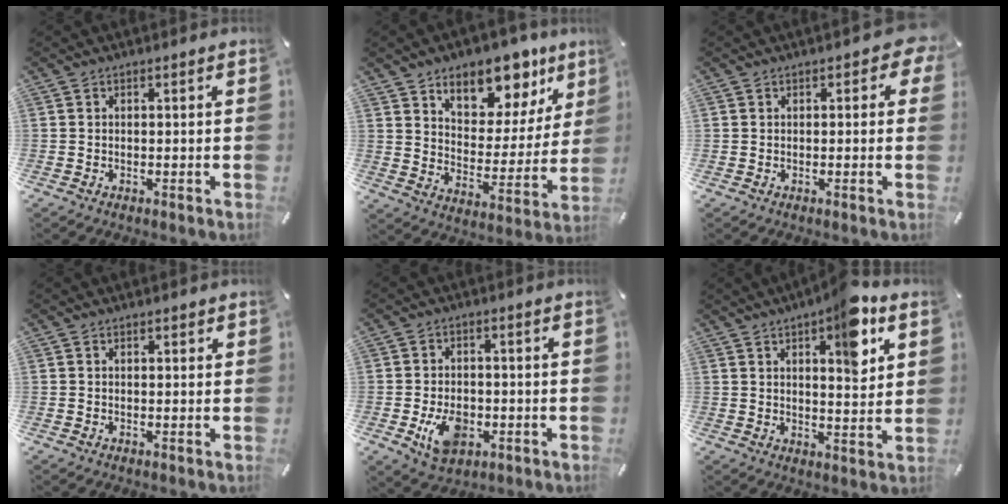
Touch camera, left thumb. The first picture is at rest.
{"total": 13.7, "force": [10.3, 7.5, 4.9], "torque": [-0.069, -0.087, 0.177]}
{"total": 3.3, "force": [1.1, 2.3, 2.1], "torque": [-0.017, 0.001, 0.015]}
{"total": 0.8, "force": [0.5, 0.6, 0.3], "torque": [0.002, -0.001, 0.007]}
{"total": 8.4, "force": [-2.1, 5.9, 5.5], "torque": [-0.097, -0.001, -0.040]}
{"total": 11.3, "force": [6.2, 4.0, 8.6], "torque": [-0.103, -0.032, 0.097]}